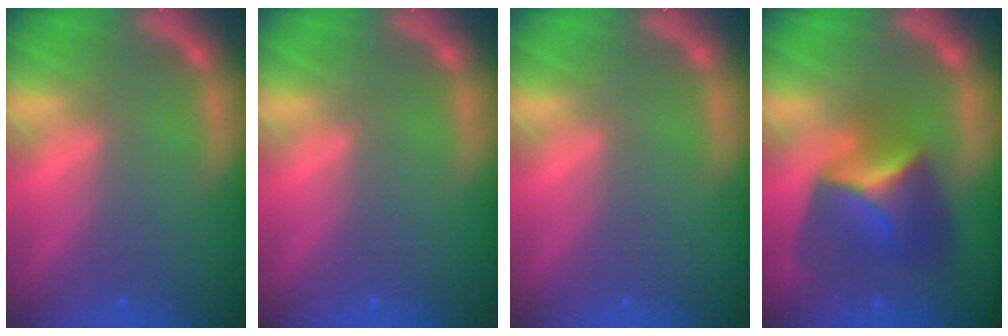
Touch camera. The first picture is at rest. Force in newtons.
{"total": 0.0}
{"total": 0.0}
{"total": 6.9}